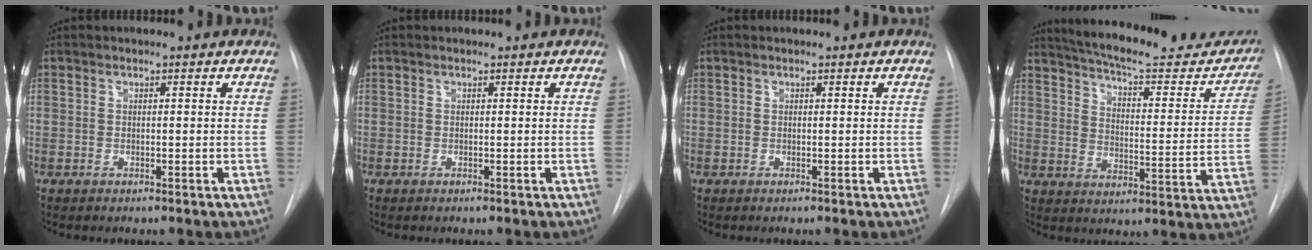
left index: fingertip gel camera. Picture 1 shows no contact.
{"total": 0.0}
{"total": 0.0}
{"total": 23.9, "force": [21.2, 5.0, 9.8], "torque": [-0.143, -0.052, 0.269]}